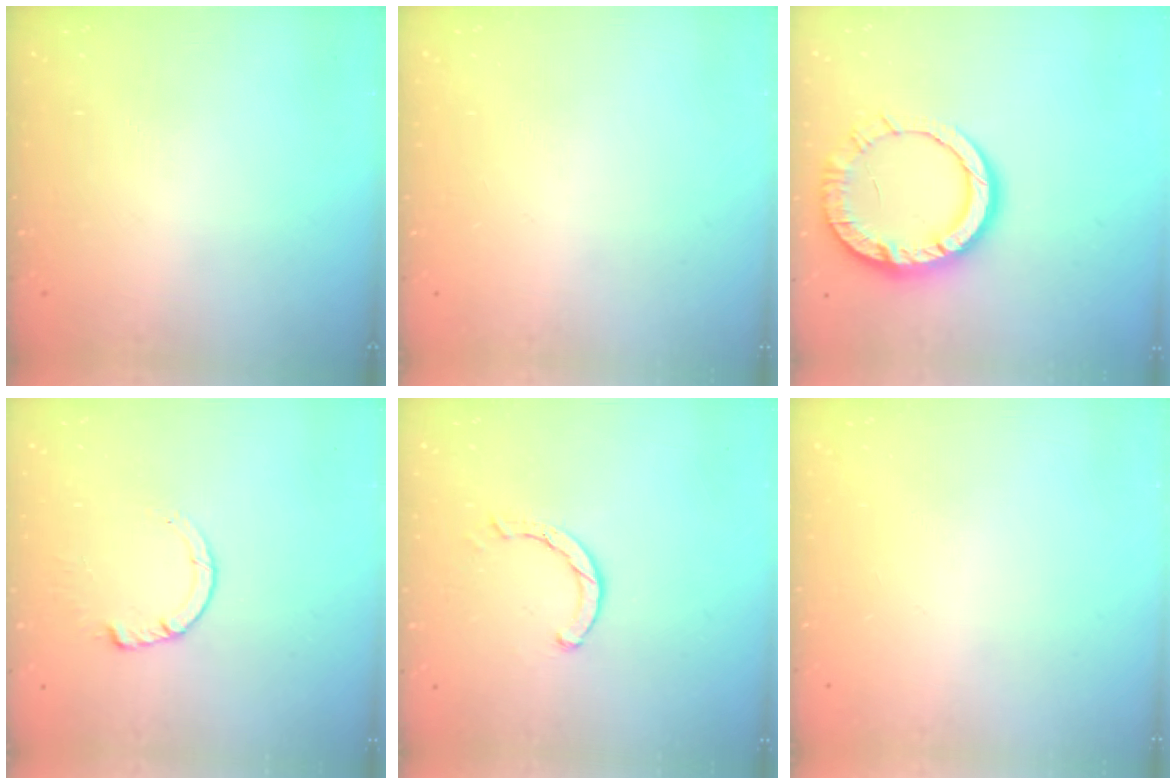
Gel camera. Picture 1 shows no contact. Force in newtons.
{"total": 0.0}
{"total": 14.5, "press": 14.3, "slide": 2.2}
{"total": 3.3, "press": 3.3, "slide": 0.4}
{"total": 1.6, "press": 1.6, "slide": 0.2}
{"total": 0.0}